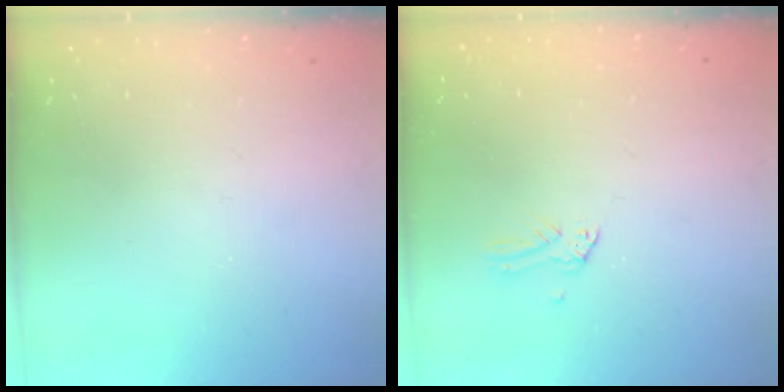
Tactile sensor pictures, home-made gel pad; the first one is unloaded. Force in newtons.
{"total": 0.0}